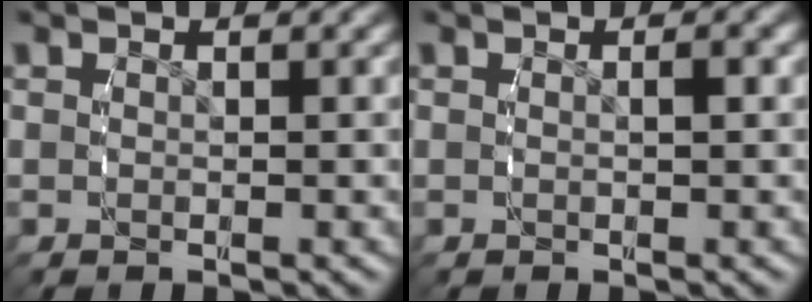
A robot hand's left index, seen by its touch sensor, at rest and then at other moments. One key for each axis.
{"total": 0.6, "fx": -0.1, "fy": 0.0, "fz": 0.6, "tx": -0.010, "ty": 0.002, "tz": -0.001}